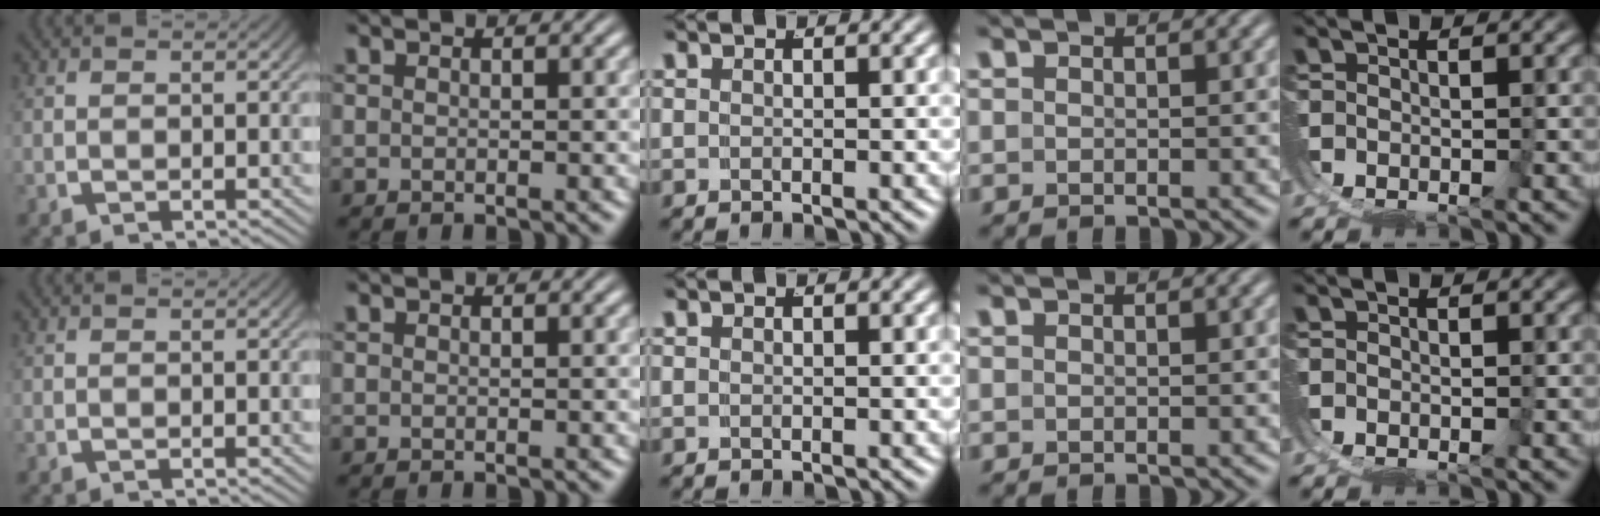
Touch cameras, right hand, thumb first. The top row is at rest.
{}